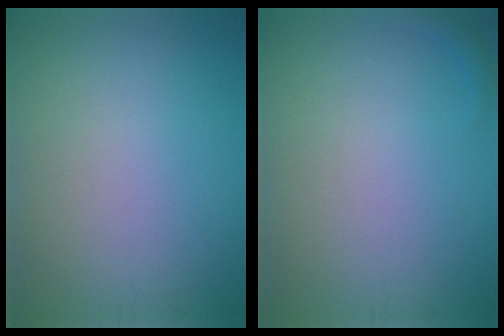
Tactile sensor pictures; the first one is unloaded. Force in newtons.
{"total": 0.7, "press": 0.7, "slide": 0.1}